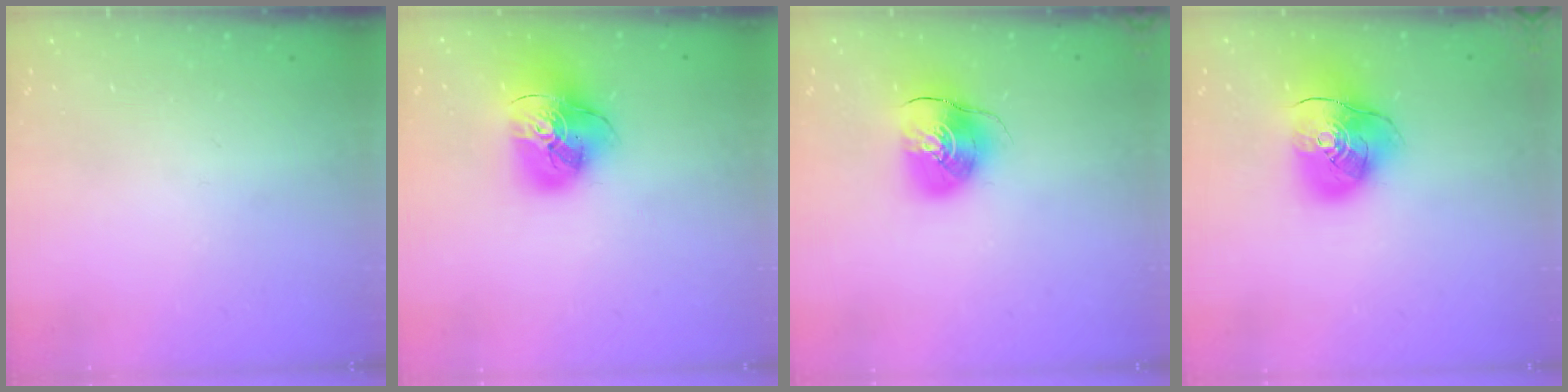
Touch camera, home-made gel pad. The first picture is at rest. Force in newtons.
{"total": 19.0, "press": 18.8, "slide": 2.2}
{"total": 11.3, "press": 11.2, "slide": 1.4}
{"total": 15.1, "press": 14.9, "slide": 2.2}